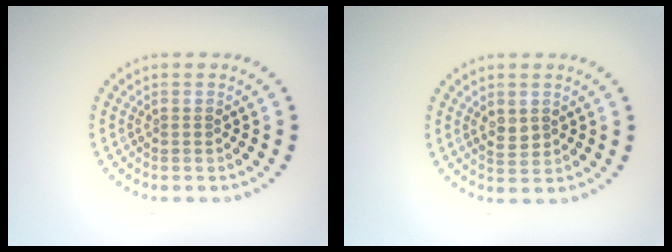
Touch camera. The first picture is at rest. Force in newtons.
{"total": 1.5, "press": 1.5, "slide": 0.3}